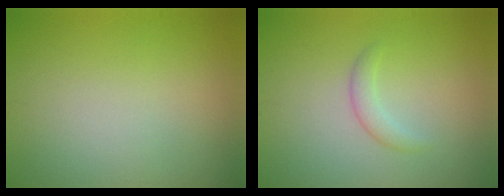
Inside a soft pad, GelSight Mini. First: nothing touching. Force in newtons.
{"total": 1.4, "press": 1.4, "slide": 0.0}